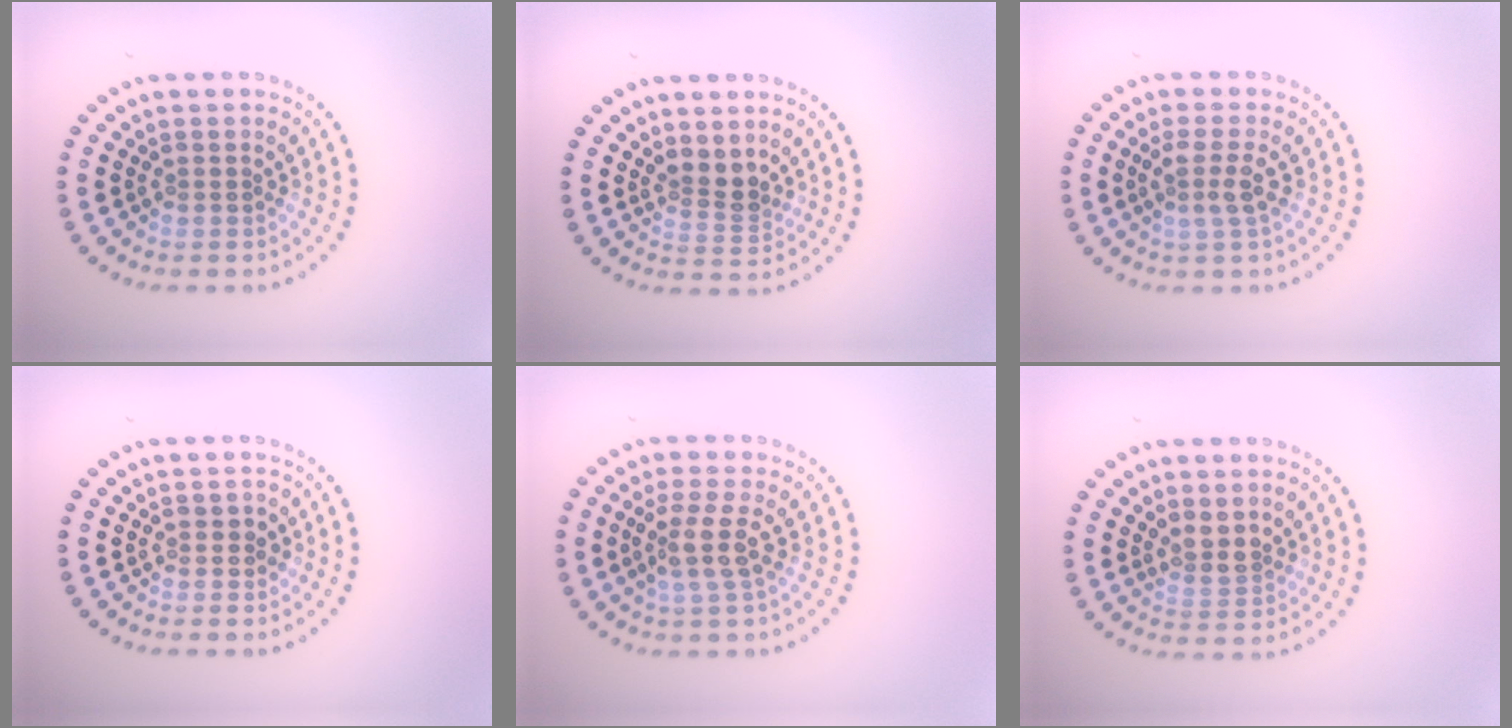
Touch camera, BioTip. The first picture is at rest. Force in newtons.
{"total": 2.3, "press": 1.9, "slide": 1.4}
{"total": 2.2, "press": 1.9, "slide": 1.1}
{"total": 0.9, "press": 0.8, "slide": 0.3}
{"total": 3.0, "press": 2.4, "slide": 1.8}
{"total": 2.2, "press": 1.8, "slide": 1.1}